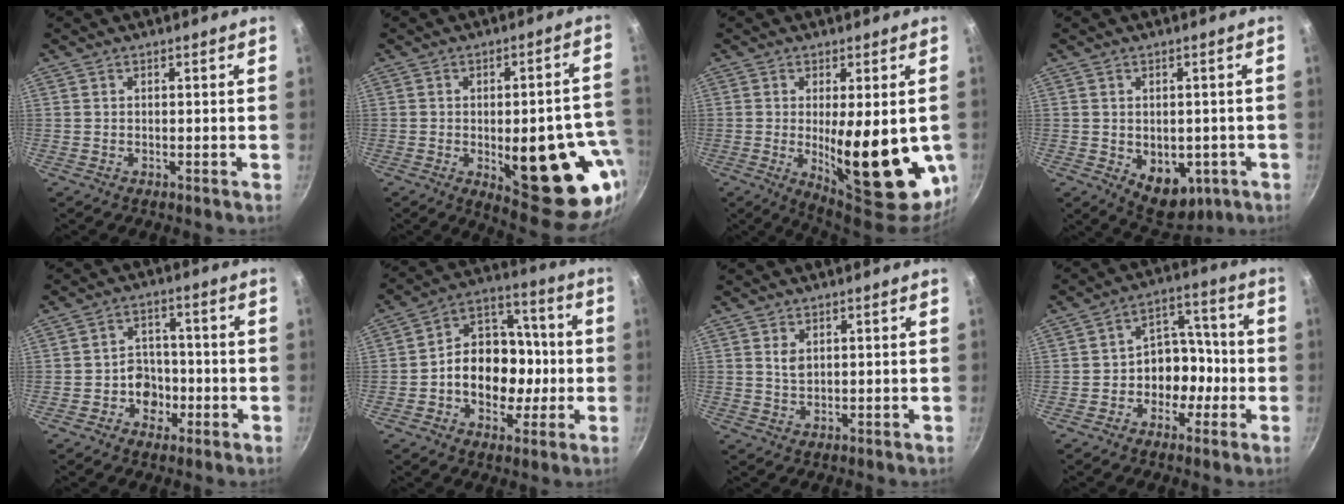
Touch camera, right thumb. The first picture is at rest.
{"total": 22.2, "force": [-5.4, 9.1, 19.6], "torque": [-0.188, 0.009, -0.055]}
{"total": 19.8, "force": [-2.3, 6.7, 18.5], "torque": [-0.236, -0.031, -0.016]}
{"total": 9.3, "force": [-2.4, 6.4, 6.4], "torque": [-0.049, -0.005, -0.014]}
{"total": 6.4, "force": [-2.1, 5.4, 2.7], "torque": [-0.003, 0.022, -0.037]}
{"total": 16.1, "force": [-2.3, 12.3, 10.2], "torque": [-0.111, 0.037, -0.047]}
{"total": 2.4, "force": [0.9, 1.5, 1.6], "torque": [-0.027, -0.006, 0.018]}
{"total": 11.2, "force": [-2.8, 8.7, 6.4], "torque": [-0.035, 0.049, -0.048]}